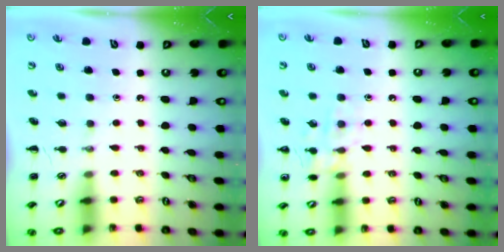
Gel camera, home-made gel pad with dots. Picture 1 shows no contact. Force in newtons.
{"total": 8.1, "press": 8.0, "slide": 1.3}